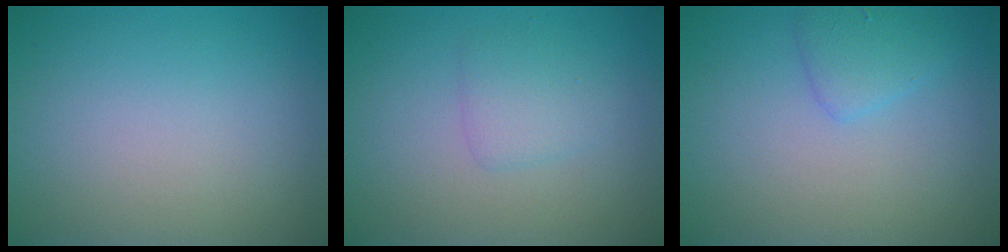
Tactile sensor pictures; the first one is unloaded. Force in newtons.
{"total": 1.8, "press": 1.8, "slide": 0.1}
{"total": 1.9, "press": 1.9, "slide": 0.1}